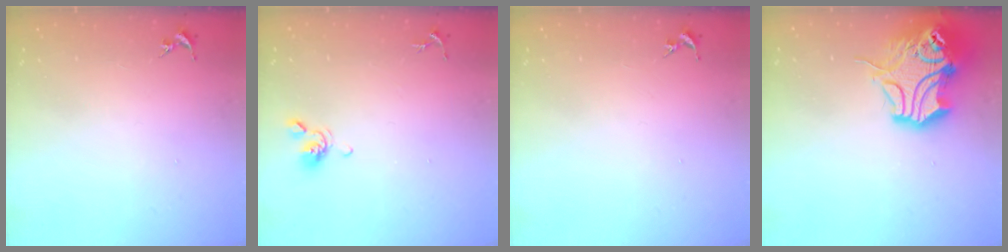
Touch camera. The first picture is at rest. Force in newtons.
{"total": 6.2, "press": 6.1, "slide": 1.1}
{"total": 0.0}
{"total": 19.2, "press": 19.0, "slide": 2.7}